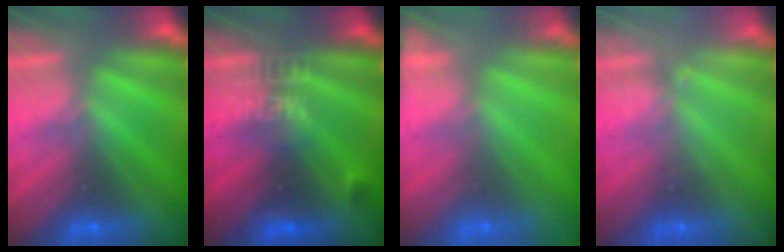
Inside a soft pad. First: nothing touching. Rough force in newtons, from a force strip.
{"total": 3.3}
{"total": 5.9}
{"total": 2.4}